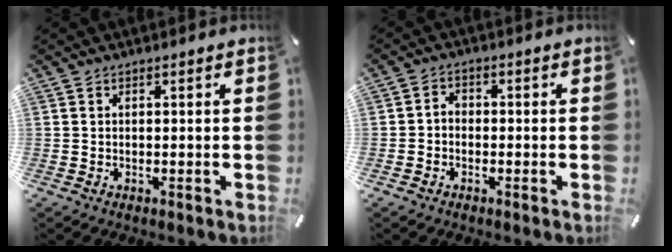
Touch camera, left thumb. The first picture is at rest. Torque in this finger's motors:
{"motor_torque": [0.03, -0.16, -0.08, 0.01, -0.02]}